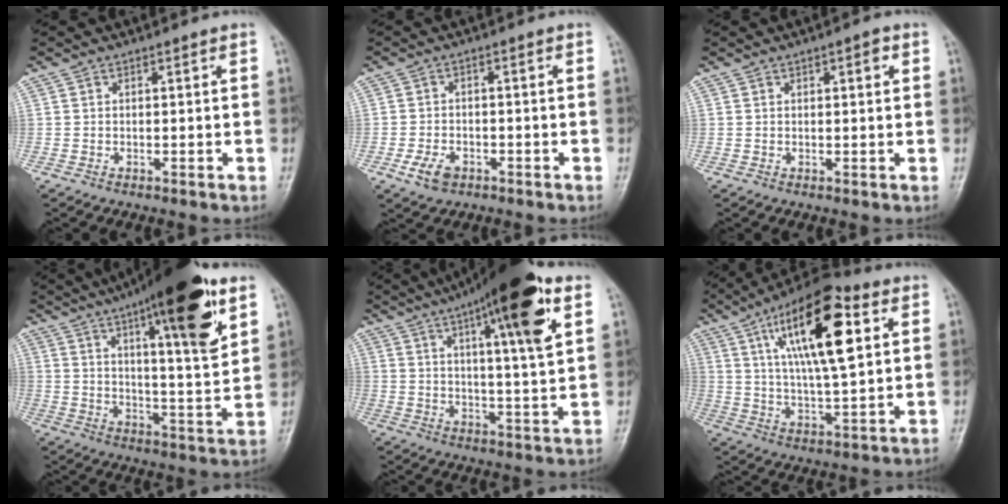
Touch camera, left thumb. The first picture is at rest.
{"total": 4.5, "force": [-2.2, 2.9, 2.6], "torque": [-0.047, 0.009, -0.038]}
{"total": 2.0, "force": [0.8, 0.8, 1.7], "torque": [-0.017, 0.001, 0.010]}
{"total": 21.6, "force": [11.6, 4.9, 17.6], "torque": [-0.242, -0.041, 0.175]}
{"total": 18.6, "force": [9.0, 3.4, 15.9], "torque": [-0.228, -0.019, 0.131]}
{"total": 19.9, "force": [7.2, 6.8, 17.2], "torque": [-0.271, -0.011, 0.116]}